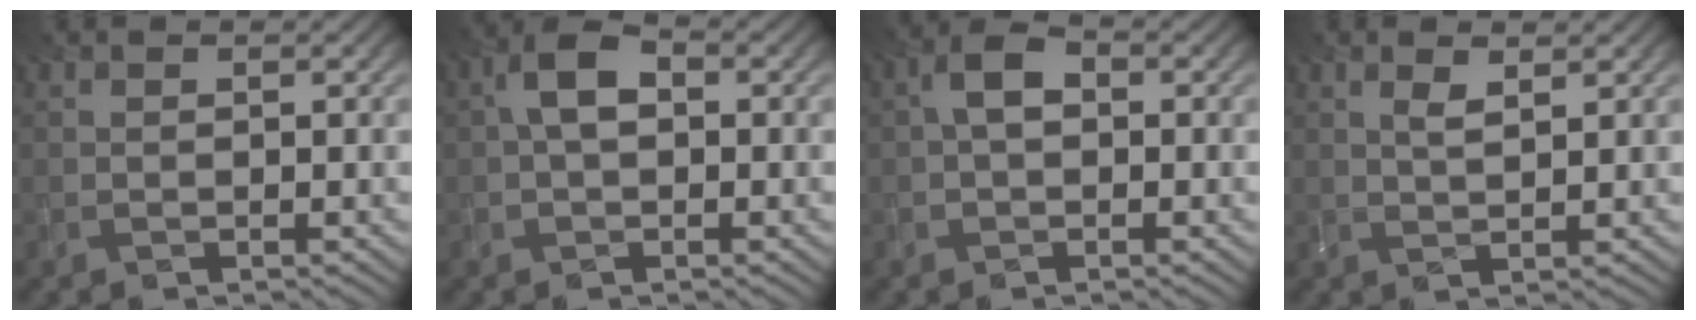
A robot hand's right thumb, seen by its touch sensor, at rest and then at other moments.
{"total": 4.4, "force": [0.3, 2.6, 3.5], "torque": [-0.073, 0.009, 0.000]}
{"total": 3.3, "force": [0.1, 2.1, 2.6], "torque": [-0.051, 0.006, -0.006]}
{"total": 2.1, "force": [1.2, 0.5, 1.6], "torque": [-0.038, -0.001, 0.025]}